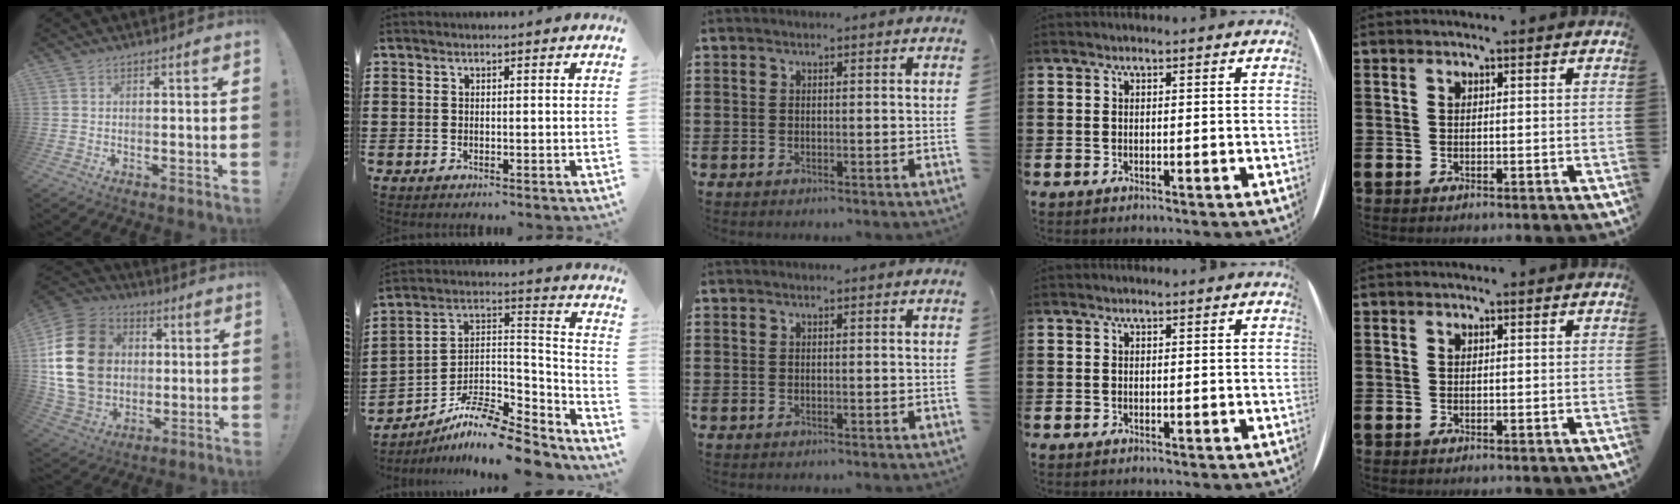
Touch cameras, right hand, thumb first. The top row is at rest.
{"thumb": {"total": 22.9, "force": [2.4, 18.0, 13.9], "torque": [-0.249, 0.012, 0.058]}, "index": {"total": 10.5, "force": [-9.0, 2.2, 5.1], "torque": [-0.100, 0.014, -0.181]}}